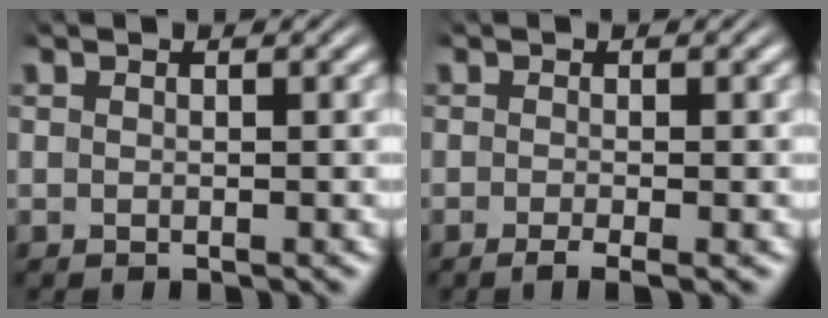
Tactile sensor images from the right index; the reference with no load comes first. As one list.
[{"total": 2.0, "force": [-1.6, 0.1, 1.1], "torque": [-0.016, 0.000, -0.028]}]